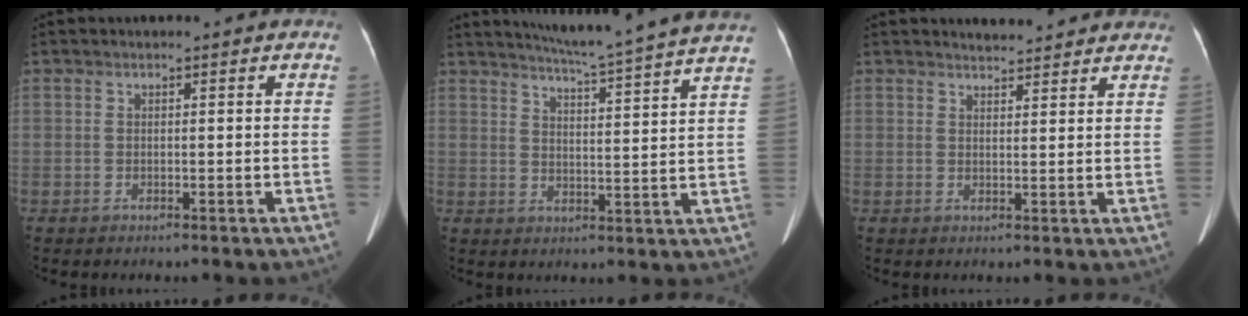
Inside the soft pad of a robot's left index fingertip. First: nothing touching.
{"total": 17.2, "force": [15.5, -1.8, 7.1], "torque": [-0.120, -0.038, 0.194]}
{"total": 5.6, "force": [5.3, 1.4, 1.3], "torque": [-0.014, 0.014, 0.059]}